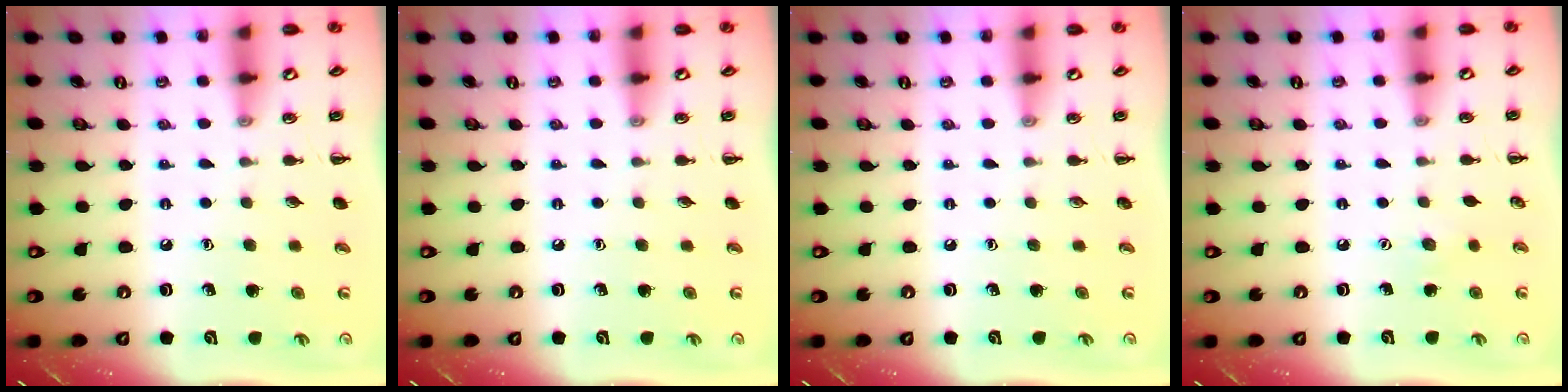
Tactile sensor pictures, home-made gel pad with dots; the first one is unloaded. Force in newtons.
{"total": 0.0}
{"total": 0.0}
{"total": 3.7, "press": 3.6, "slide": 0.9}